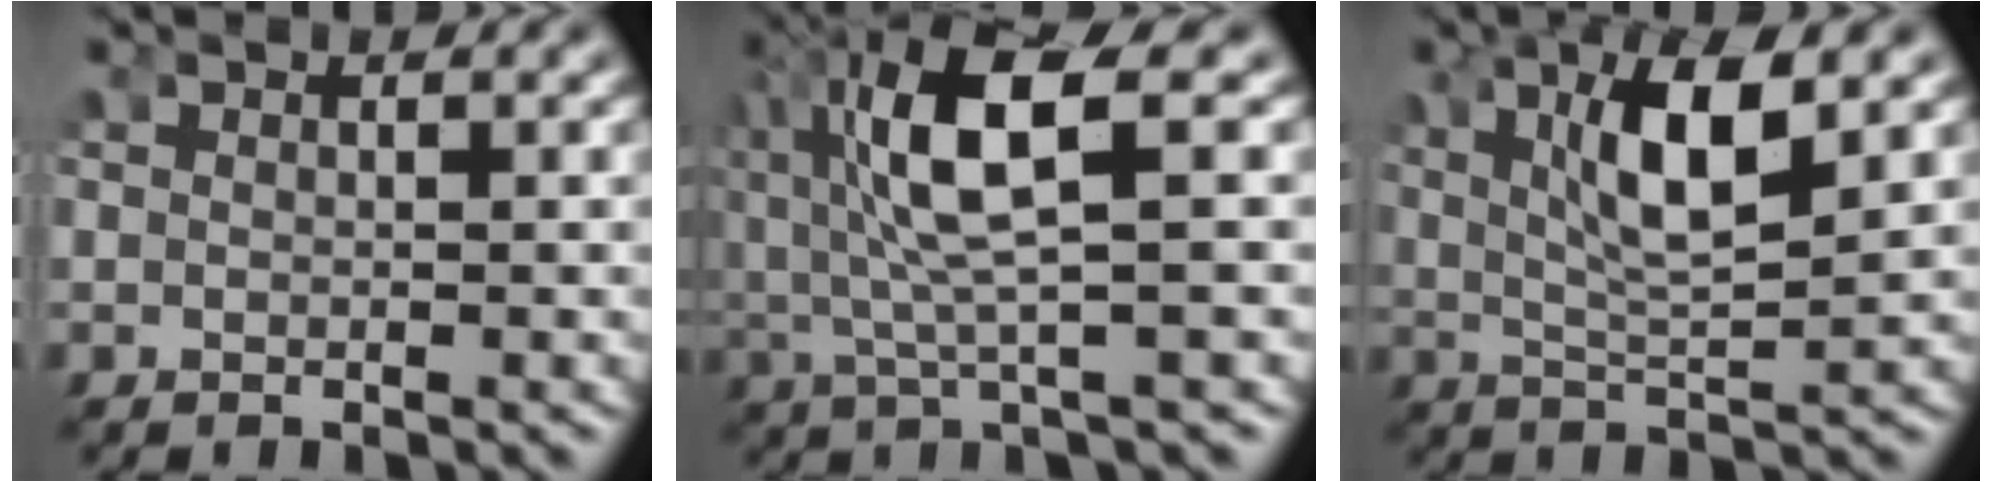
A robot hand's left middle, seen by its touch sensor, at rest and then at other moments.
{"total": 7.6, "force": [0.8, 3.2, 6.8], "torque": [-0.149, 0.000, 0.016]}
{"total": 6.0, "force": [1.7, 1.9, 5.4], "torque": [-0.101, -0.003, 0.032]}